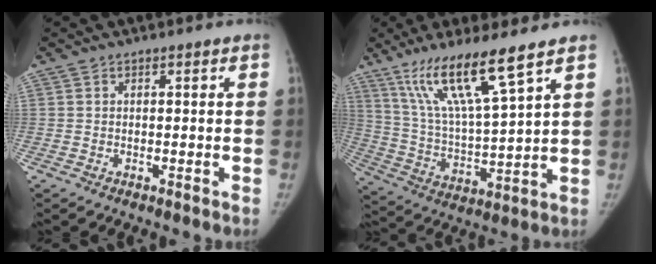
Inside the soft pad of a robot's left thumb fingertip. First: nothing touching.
{"total": 15.3, "force": [9.9, 1.6, 11.5], "torque": [-0.215, -0.050, 0.199]}